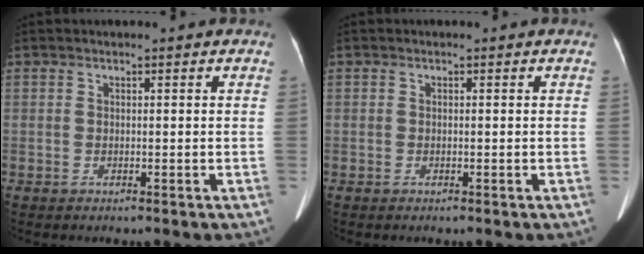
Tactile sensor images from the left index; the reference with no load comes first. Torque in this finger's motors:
{"motor_torque": [0.01, 0.01, 0.00, 0.00]}